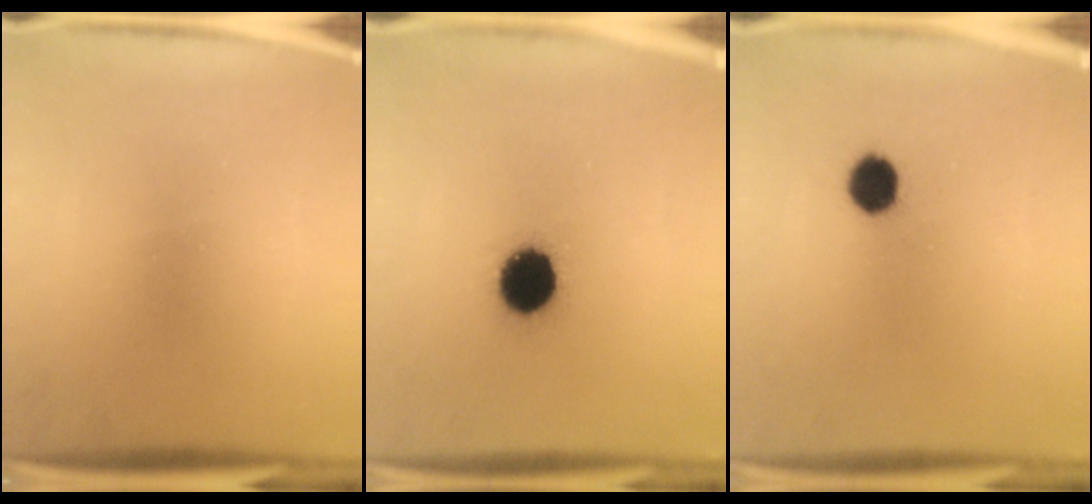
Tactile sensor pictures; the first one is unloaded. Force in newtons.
{"total": 12.0}
{"total": 5.4}